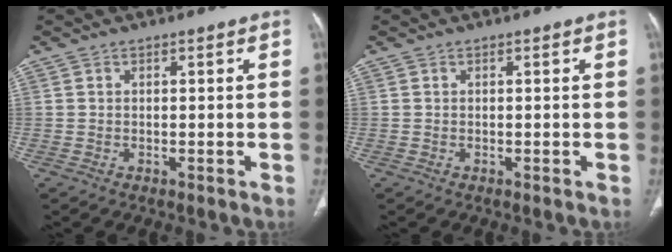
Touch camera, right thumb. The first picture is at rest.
{"total": 0.0}